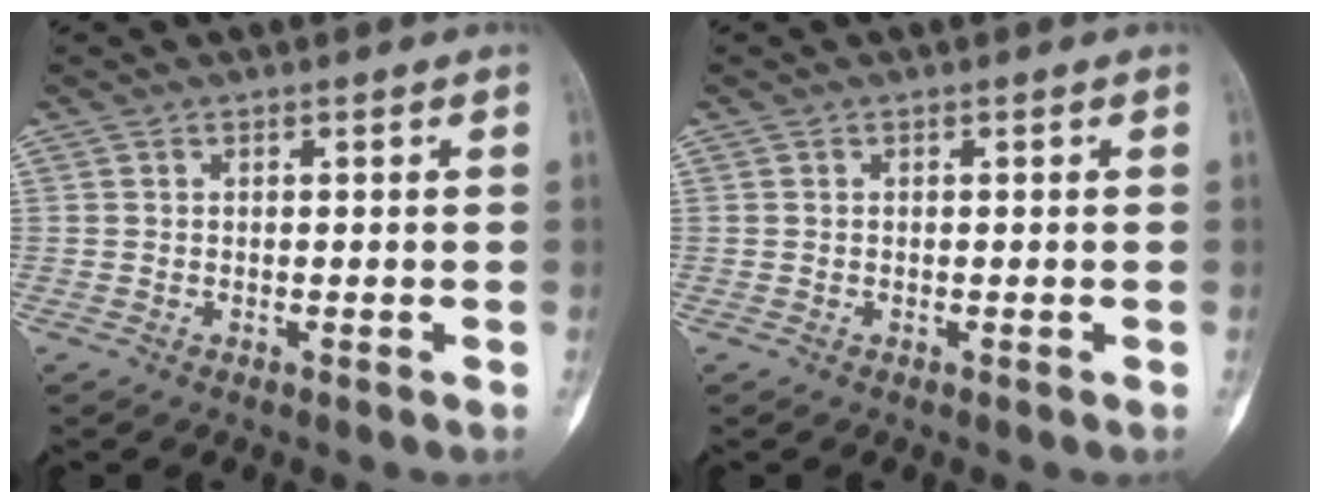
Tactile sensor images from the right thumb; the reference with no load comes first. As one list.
[{"total": 0.0}]